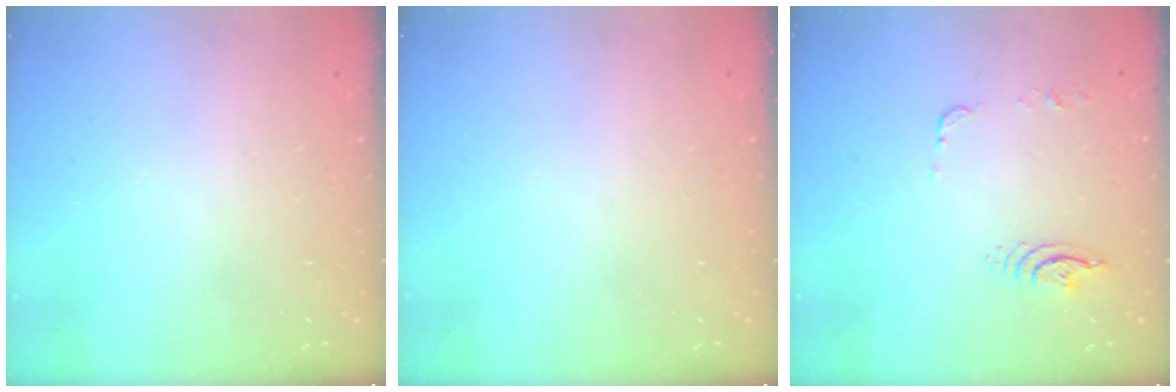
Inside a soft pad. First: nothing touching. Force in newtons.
{"total": 0.0}
{"total": 6.7, "press": 6.7, "slide": 0.5}